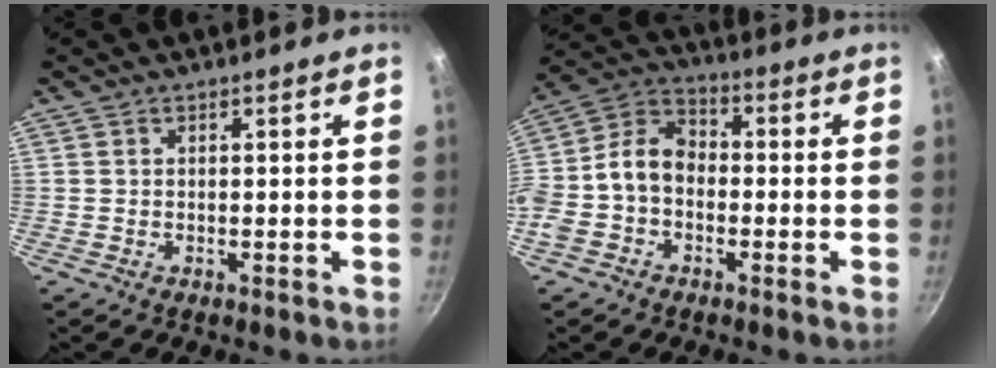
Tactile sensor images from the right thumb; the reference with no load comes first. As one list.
[{"total": 10.3, "force": [-1.9, 7.6, 6.7], "torque": [-0.104, 0.047, -0.058]}]